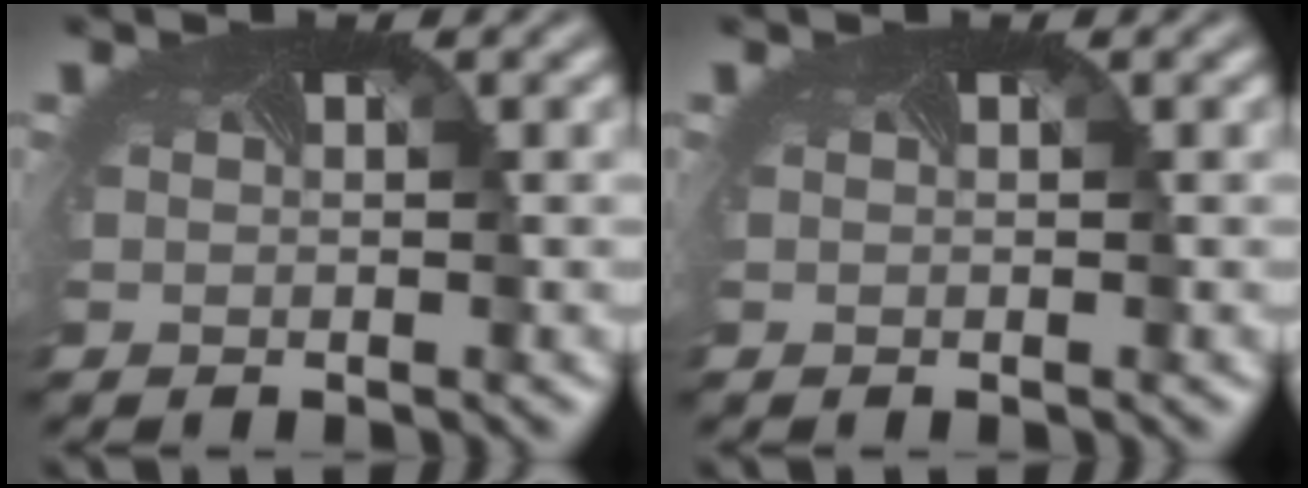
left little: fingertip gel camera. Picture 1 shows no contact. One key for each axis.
{"total": 0.0}